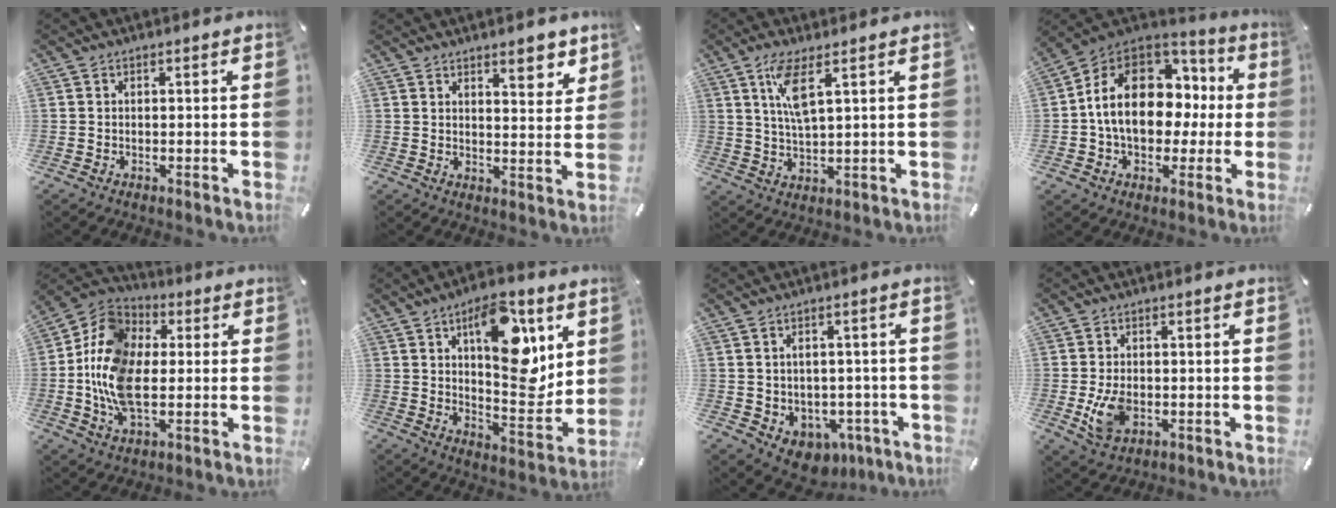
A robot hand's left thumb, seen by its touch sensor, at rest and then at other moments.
{"total": 6.5, "force": [5.0, 2.7, 3.3], "torque": [-0.021, -0.035, 0.079]}
{"total": 7.5, "force": [3.6, 1.9, 6.3], "torque": [-0.142, -0.001, 0.059]}
{"total": 18.1, "force": [1.0, 13.6, 12.0], "torque": [-0.213, 0.002, 0.020]}
{"total": 14.8, "force": [-1.7, 9.9, 10.9], "torque": [-0.270, 0.000, -0.040]}
{"total": 17.4, "force": [7.8, 7.9, 13.4], "torque": [-0.190, -0.040, 0.126]}
{"total": 4.6, "force": [-0.9, 4.2, 1.6], "torque": [-0.033, 0.000, -0.014]}
{"total": 7.1, "force": [-0.9, 4.9, 5.0], "torque": [-0.109, -0.004, -0.017]}